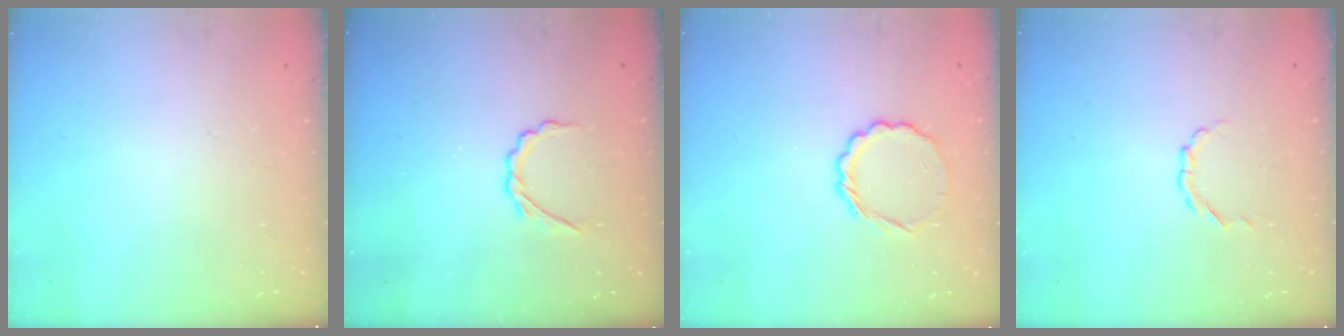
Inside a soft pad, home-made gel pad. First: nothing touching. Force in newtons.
{"total": 2.7, "press": 2.6, "slide": 0.8}
{"total": 5.9, "press": 5.8, "slide": 1.4}
{"total": 2.8, "press": 2.7, "slide": 0.8}